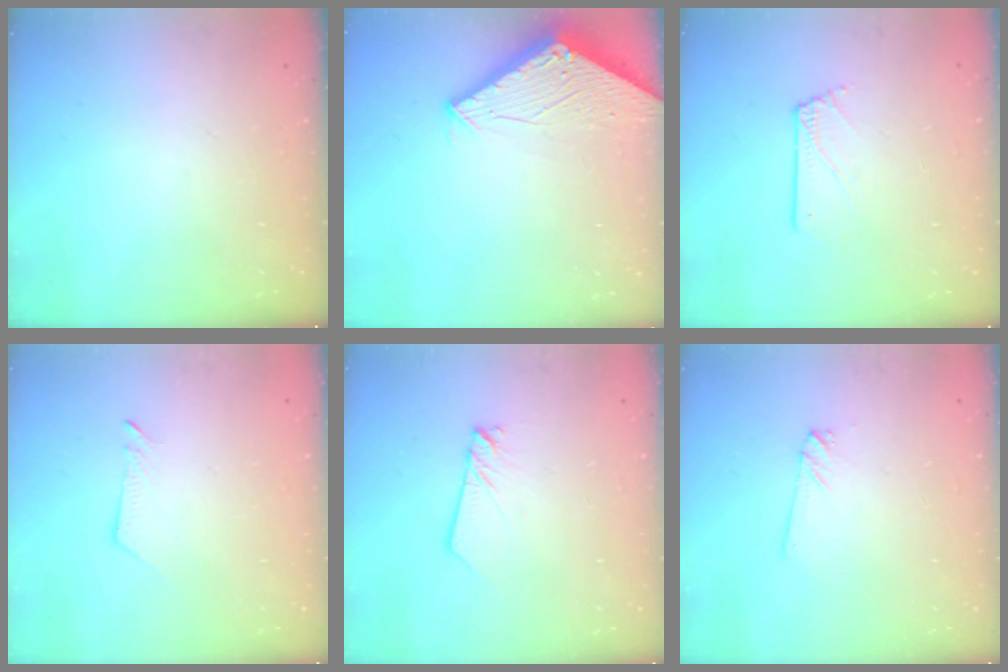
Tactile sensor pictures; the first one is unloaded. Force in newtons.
{"total": 2.9, "press": 2.9, "slide": 0.1}
{"total": 1.1, "press": 1.1, "slide": 0.2}
{"total": 3.6, "press": 3.6, "slide": 0.5}
{"total": 2.1, "press": 2.1, "slide": 0.2}
{"total": 1.2, "press": 1.2, "slide": 0.1}